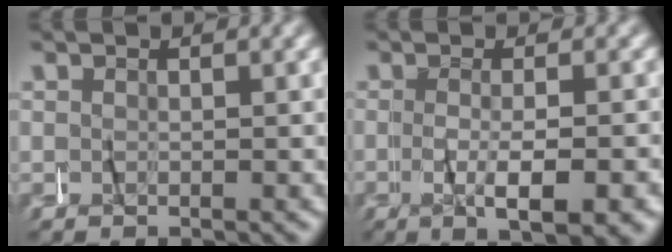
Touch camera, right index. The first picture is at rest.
{"total": 4.7, "force": [-1.8, 0.7, 4.3], "torque": [-0.068, -0.005, -0.023]}